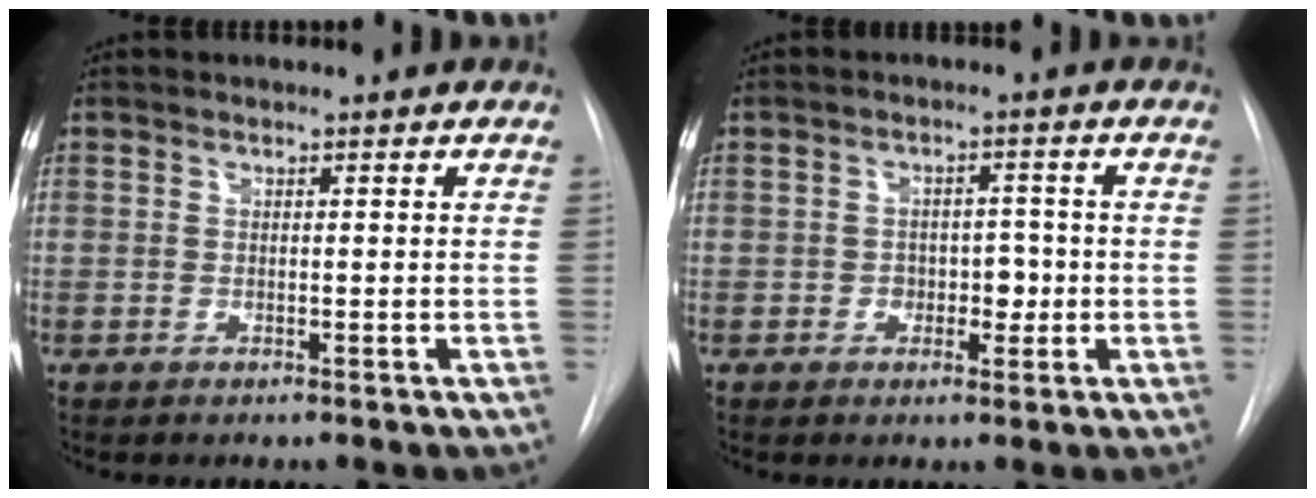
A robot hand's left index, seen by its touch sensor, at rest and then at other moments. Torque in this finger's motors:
{"motor_torque": [-0.02, 0.11, -0.02, 0.00]}